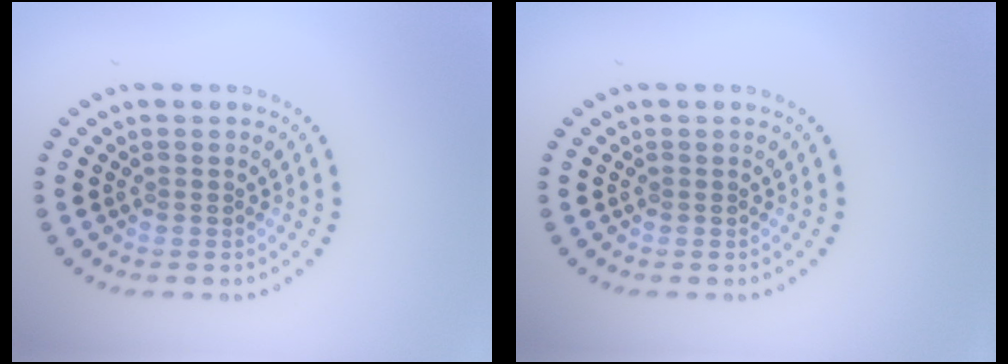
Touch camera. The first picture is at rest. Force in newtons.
{"total": 0.0}